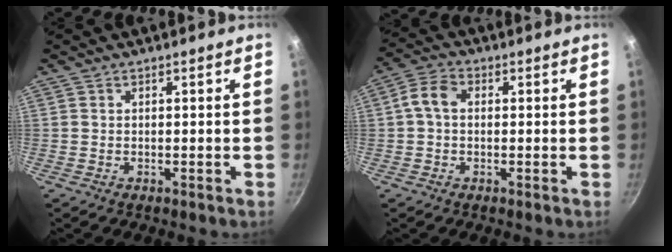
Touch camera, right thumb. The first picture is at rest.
{"total": 5.1, "force": [0.4, 3.5, 3.8], "torque": [-0.079, 0.021, -0.003]}